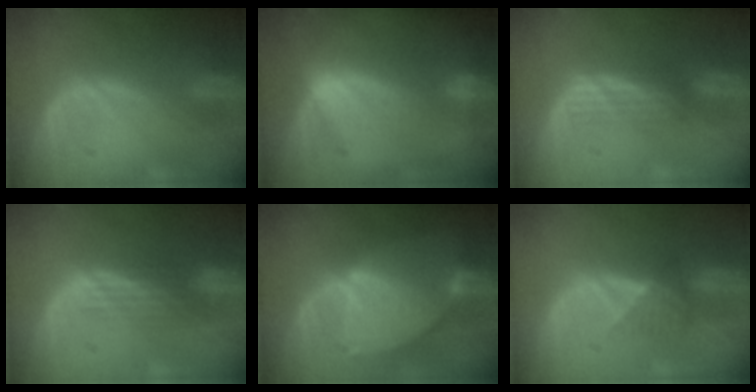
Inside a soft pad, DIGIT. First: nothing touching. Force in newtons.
{"total": 6.8, "press": 6.8, "slide": 0.0}
{"total": 3.0, "press": 2.5, "slide": 1.7}
{"total": 3.9, "press": 3.2, "slide": 2.3}
{"total": 8.6, "press": 7.5, "slide": 4.1}
{"total": 3.4, "press": 3.1, "slide": 1.4}